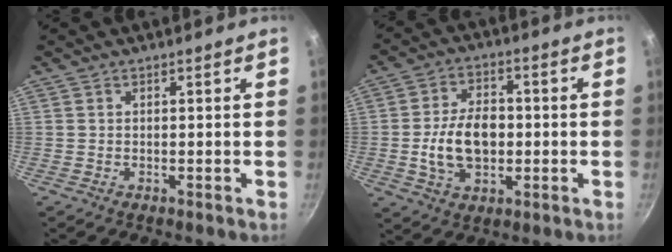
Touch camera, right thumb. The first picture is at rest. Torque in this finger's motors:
{"motor_torque": [0.40, 0.76, 1.23, -0.06, 0.13]}